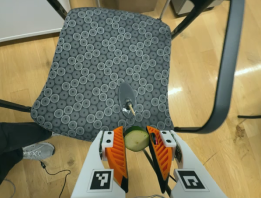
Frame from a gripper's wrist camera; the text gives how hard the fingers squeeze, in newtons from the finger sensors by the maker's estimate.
{"total": 8.6, "left": 8.4, "right": 8.8}